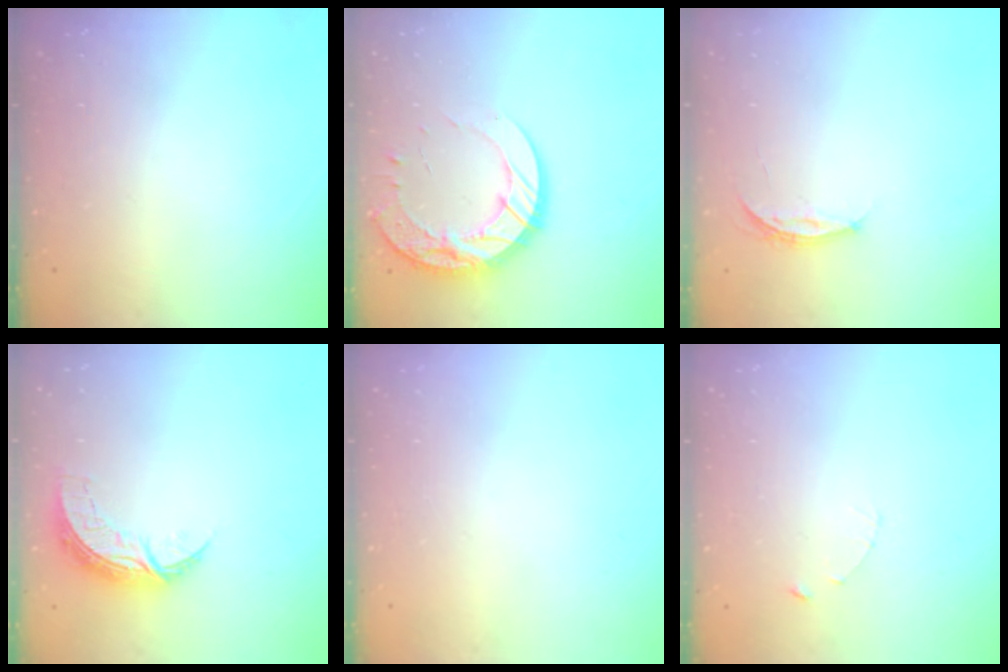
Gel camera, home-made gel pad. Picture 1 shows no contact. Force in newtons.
{"total": 16.1, "press": 16.0, "slide": 1.2}
{"total": 3.8, "press": 3.8, "slide": 0.5}
{"total": 7.5, "press": 7.5, "slide": 0.5}
{"total": 0.0}
{"total": 1.0, "press": 1.0, "slide": 0.2}